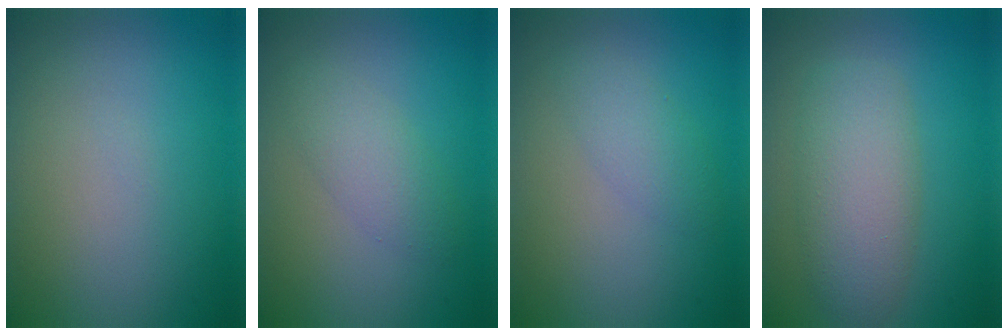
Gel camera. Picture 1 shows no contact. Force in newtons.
{"total": 2.5, "press": 2.5, "slide": 0.0}
{"total": 2.0, "press": 2.0, "slide": 0.1}
{"total": 5.4, "press": 5.4, "slide": 0.2}